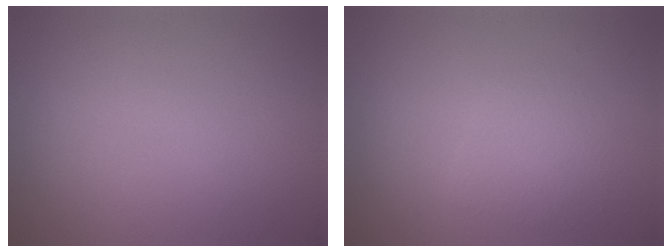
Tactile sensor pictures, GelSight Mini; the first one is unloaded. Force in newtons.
{"total": 2.0, "press": 2.0, "slide": 0.2}